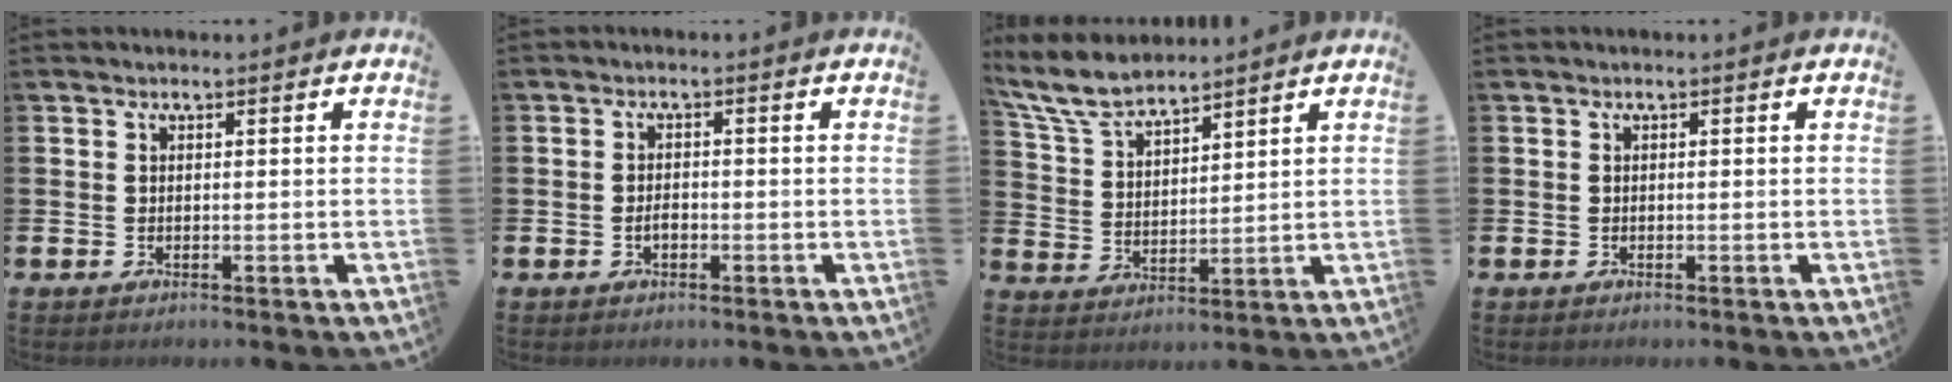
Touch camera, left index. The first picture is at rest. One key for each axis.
{"total": 1.4, "fx": -0.6, "fy": 0.8, "fz": 1.0, "tx": -0.018, "ty": 0.002, "tz": -0.012}
{"total": 7.4, "fx": 6.8, "fy": 1.6, "fz": 2.5, "tx": -0.079, "ty": -0.024, "tz": 0.127}
{"total": 0.0}